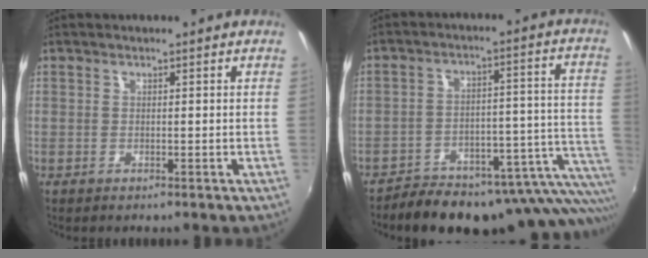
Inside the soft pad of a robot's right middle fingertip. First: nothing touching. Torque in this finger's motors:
{"motor_torque": [1.19, -0.95, 0.30, 0.11]}